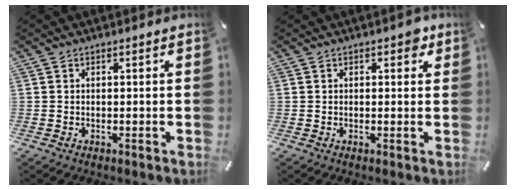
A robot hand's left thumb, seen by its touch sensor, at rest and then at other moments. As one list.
[{"total": 2.0, "force": [0.8, 1.2, 1.4], "torque": [-0.007, -0.002, 0.007]}]